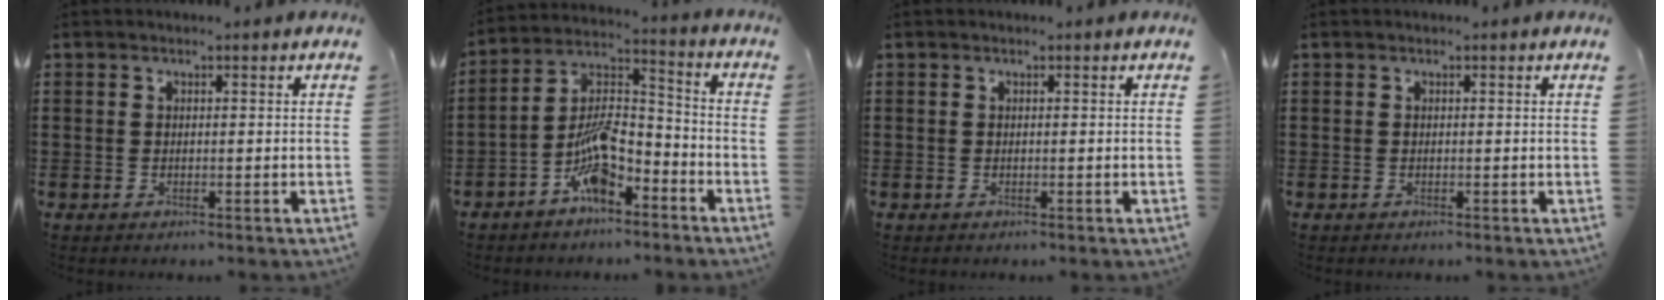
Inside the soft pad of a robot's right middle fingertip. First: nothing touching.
{"total": 9.9, "force": [-6.2, 3.7, 6.9], "torque": [-0.150, 0.006, -0.121]}
{"total": 0.0}
{"total": 0.0}